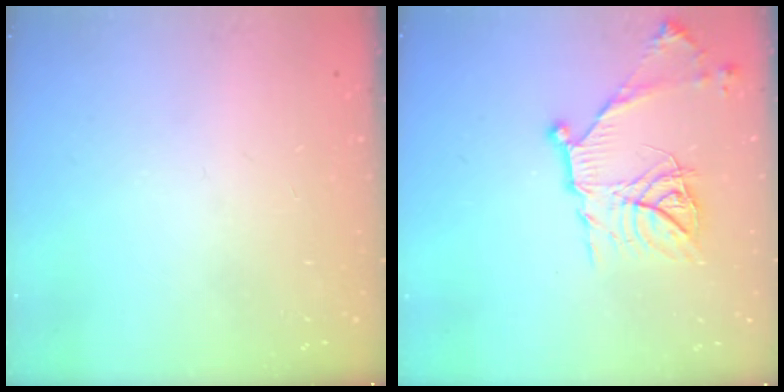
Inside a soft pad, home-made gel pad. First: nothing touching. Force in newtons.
{"total": 16.2, "press": 16.2, "slide": 0.4}